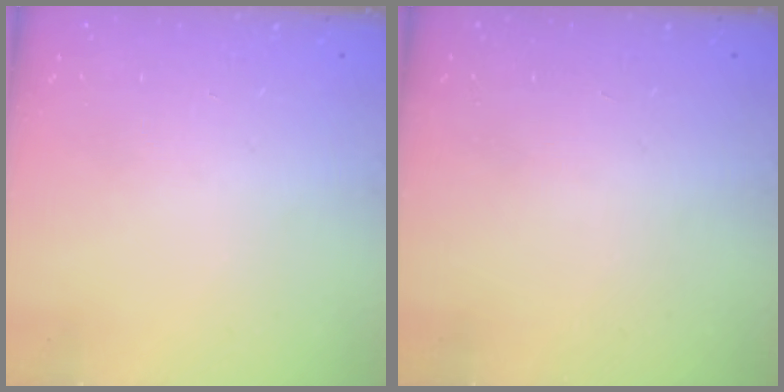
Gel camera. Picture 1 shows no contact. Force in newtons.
{"total": 0.0}